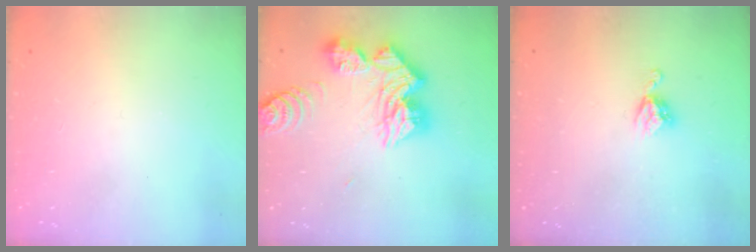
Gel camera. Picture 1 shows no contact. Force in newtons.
{"total": 19.6, "press": 19.5, "slide": 1.9}
{"total": 5.7, "press": 5.7, "slide": 0.5}